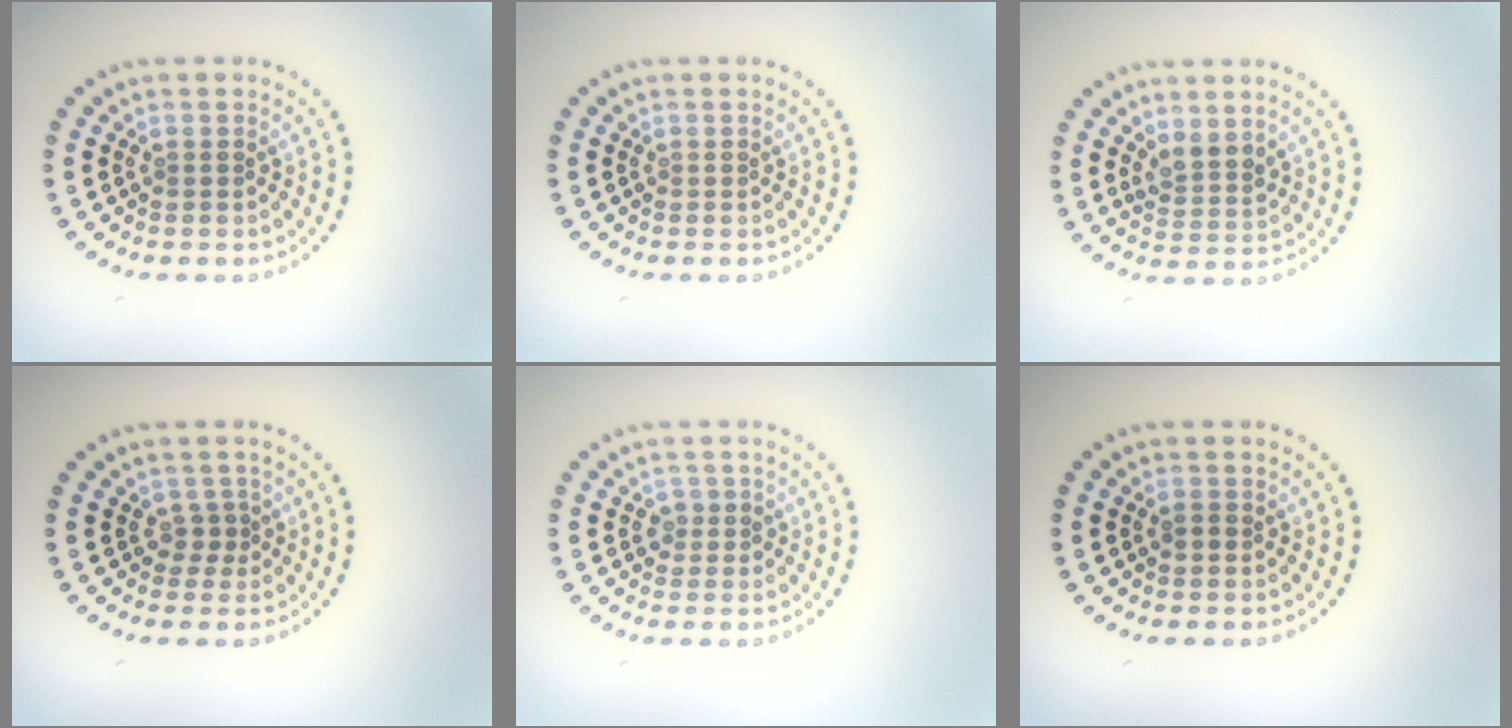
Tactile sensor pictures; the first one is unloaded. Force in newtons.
{"total": 0.0}
{"total": 2.2, "press": 1.8, "slide": 1.2}
{"total": 1.2, "press": 0.9, "slide": 0.8}
{"total": 1.2, "press": 1.0, "slide": 0.7}
{"total": 0.8, "press": 0.7, "slide": 0.3}